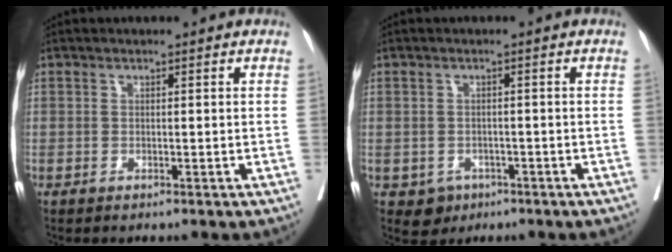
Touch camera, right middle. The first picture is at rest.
{"total": 2.8, "force": [-1.3, 2.4, 0.6], "torque": [-0.003, 0.006, -0.013]}